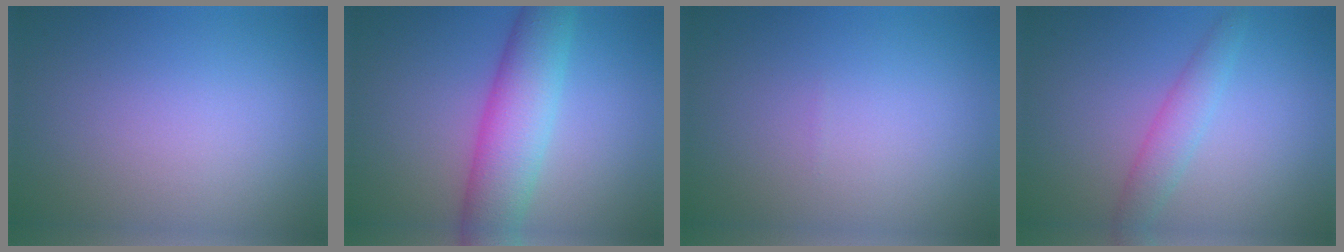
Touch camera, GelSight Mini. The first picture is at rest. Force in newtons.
{"total": 6.8, "press": 6.8, "slide": 0.2}
{"total": 0.0}
{"total": 2.4, "press": 2.4, "slide": 0.1}